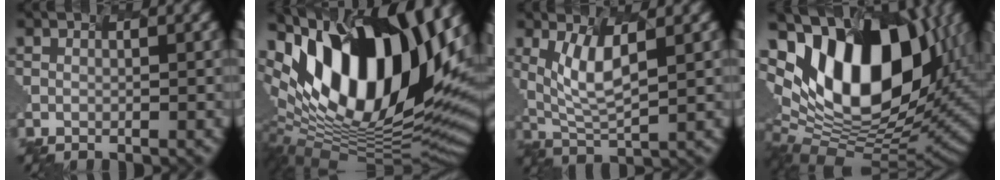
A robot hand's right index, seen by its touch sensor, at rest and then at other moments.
{"total": 16.1, "force": [6.4, 8.0, 12.4], "torque": [-0.221, 0.019, 0.105]}
{"total": 3.9, "force": [0.6, 1.2, 3.7], "torque": [-0.095, -0.014, 0.031]}
{"total": 15.4, "force": [3.8, 9.3, 11.7], "torque": [-0.206, 0.013, 0.065]}